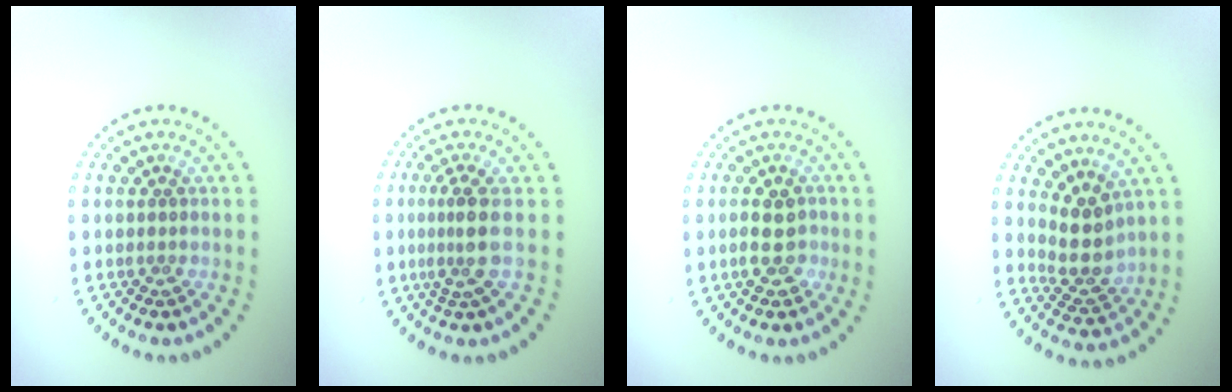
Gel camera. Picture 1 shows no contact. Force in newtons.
{"total": 2.6, "press": 1.9, "slide": 1.8}
{"total": 2.9, "press": 2.8, "slide": 0.3}
{"total": 3.3, "press": 2.6, "slide": 2.0}